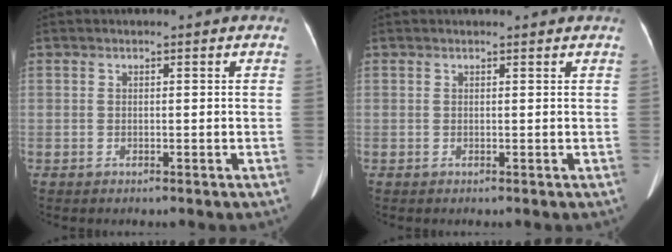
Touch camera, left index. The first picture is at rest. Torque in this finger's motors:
{"motor_torque": [0.21, -0.18, -0.01, 0.02]}